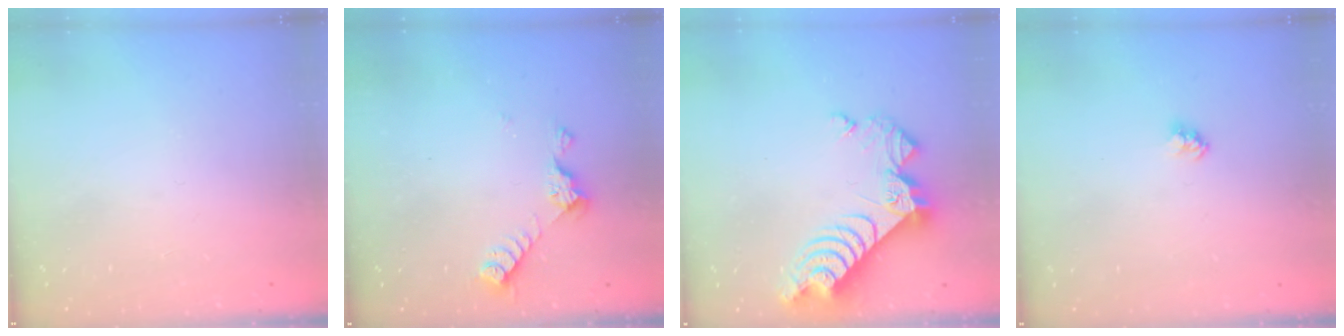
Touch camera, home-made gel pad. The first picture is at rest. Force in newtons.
{"total": 6.6, "press": 6.6, "slide": 0.6}
{"total": 12.7, "press": 12.6, "slide": 1.1}
{"total": 2.4, "press": 2.4, "slide": 0.1}